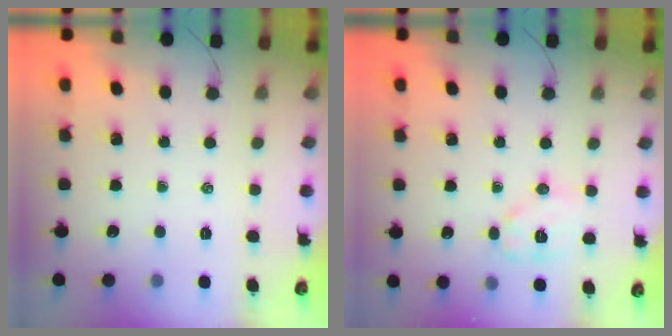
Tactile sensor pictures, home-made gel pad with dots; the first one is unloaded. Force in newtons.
{"total": 9.1, "press": 9.1, "slide": 0.2}